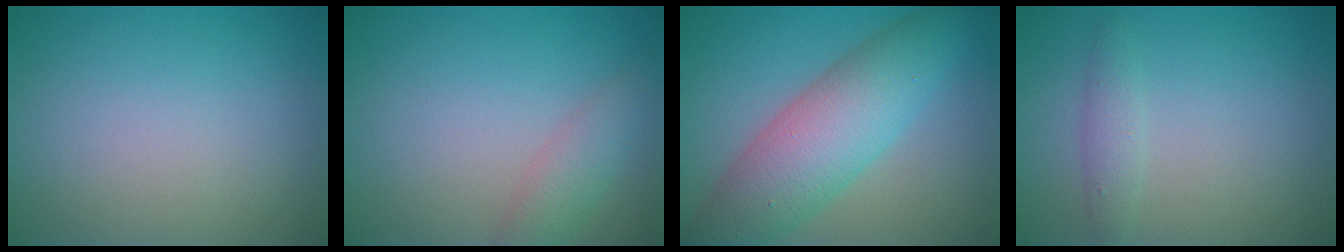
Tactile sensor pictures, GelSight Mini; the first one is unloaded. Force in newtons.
{"total": 2.5, "press": 2.5, "slide": 0.1}
{"total": 8.1, "press": 8.1, "slide": 0.1}
{"total": 1.6, "press": 1.6, "slide": 0.0}